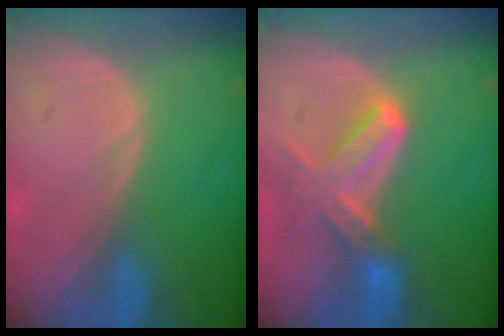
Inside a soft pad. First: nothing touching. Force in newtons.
{"total": 6.8, "press": 6.6, "slide": 1.7}